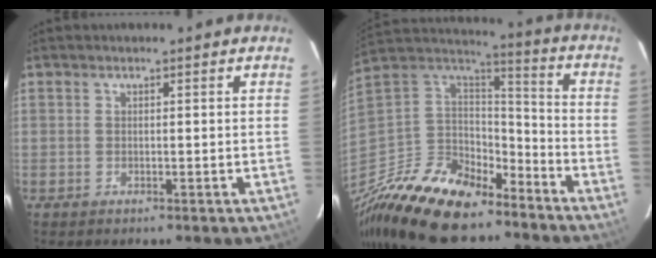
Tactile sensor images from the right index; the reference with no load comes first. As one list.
[{"total": 22.9, "force": [-16.6, 10.5, 11.7], "torque": [-0.271, 0.002, -0.283]}]